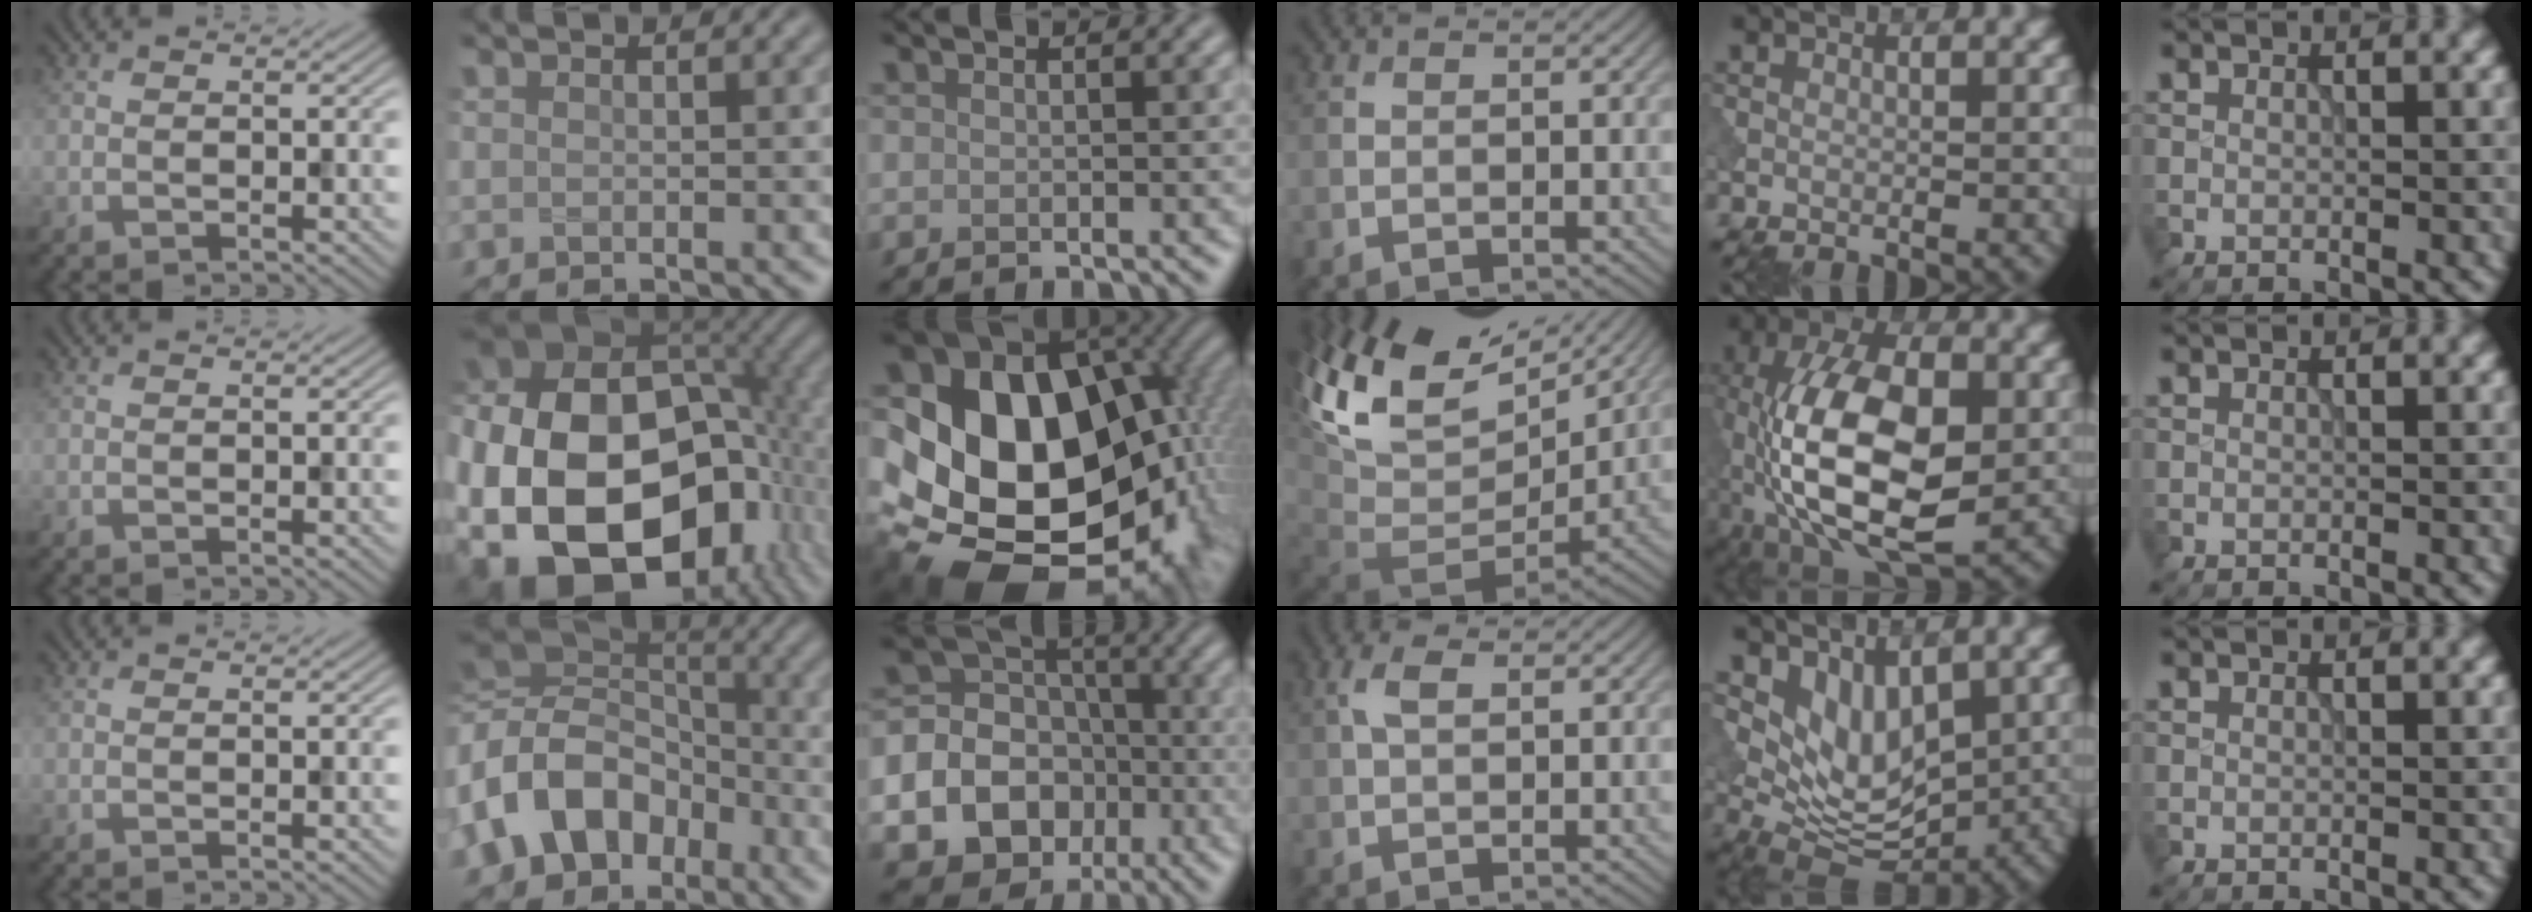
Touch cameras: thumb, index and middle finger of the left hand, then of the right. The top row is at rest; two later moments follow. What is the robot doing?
{"motion": "insert", "object": "peg toy"}